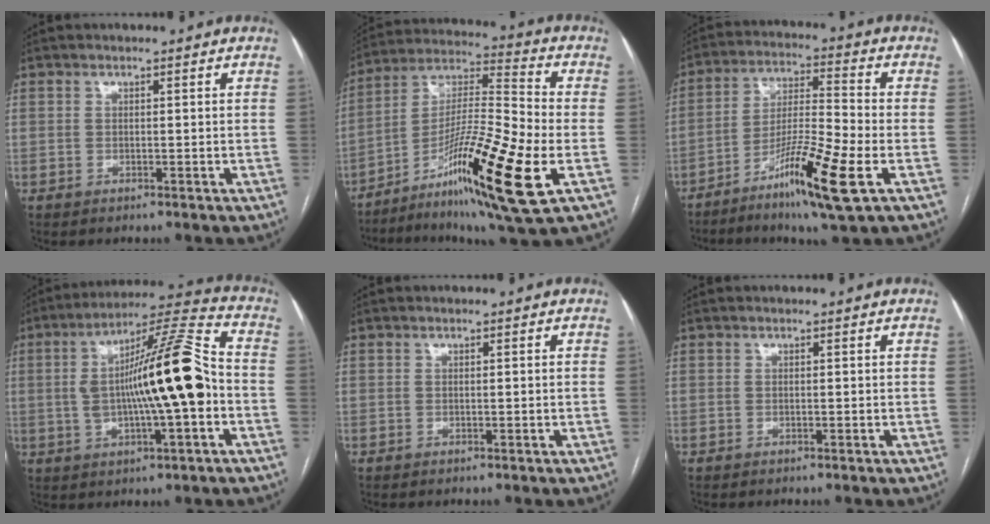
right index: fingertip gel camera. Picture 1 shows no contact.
{"total": 20.6, "force": [-7.9, 0.8, 19.0], "torque": [-0.347, -0.025, -0.136]}
{"total": 13.5, "force": [-6.2, 0.2, 12.0], "torque": [-0.230, -0.017, -0.108]}
{"total": 16.7, "force": [-1.1, 2.1, 16.6], "torque": [-0.280, 0.023, -0.018]}
{"total": 0.0}
{"total": 0.0}